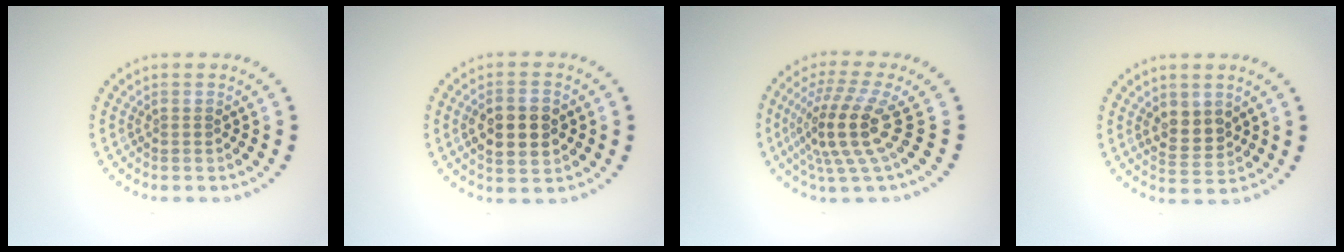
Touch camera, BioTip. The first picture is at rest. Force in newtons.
{"total": 4.5, "press": 4.5, "slide": 0.2}
{"total": 5.1, "press": 3.7, "slide": 3.6}
{"total": 2.7, "press": 2.6, "slide": 0.8}